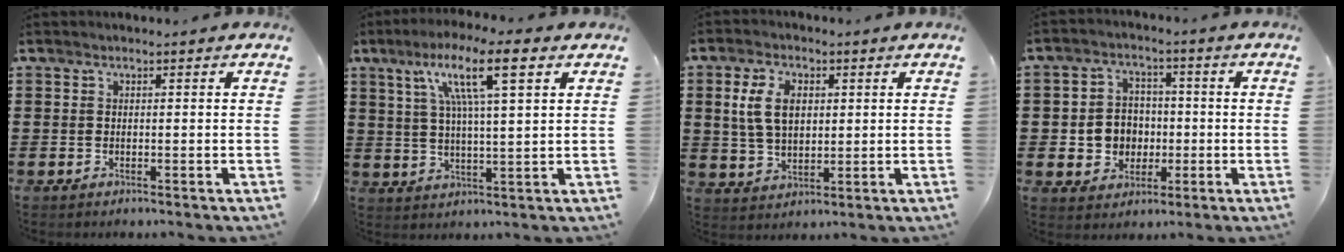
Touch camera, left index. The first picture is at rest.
{"total": 11.2, "force": [5.6, 1.5, 9.5], "torque": [-0.189, 0.003, 0.092]}
{"total": 6.8, "force": [1.7, 4.1, 5.1], "torque": [-0.118, 0.006, 0.023]}
{"total": 5.7, "force": [-0.7, 5.4, 1.9], "torque": [-0.046, 0.013, -0.012]}